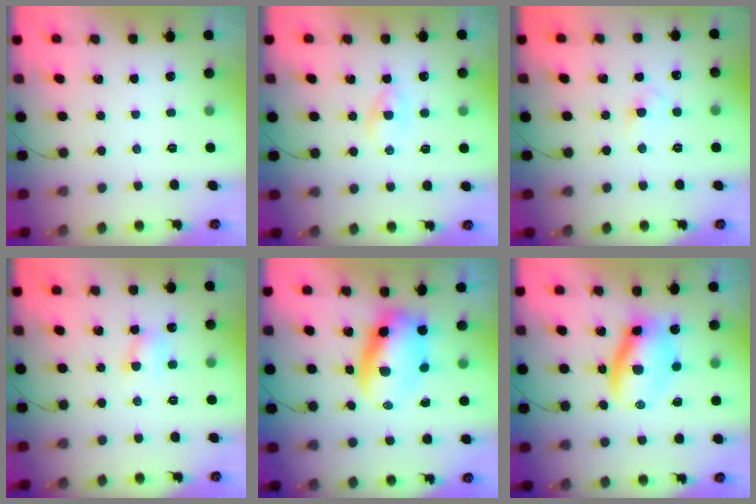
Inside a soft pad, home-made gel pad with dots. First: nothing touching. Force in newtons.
{"total": 2.4, "press": 2.2, "slide": 0.9}
{"total": 2.2, "press": 2.0, "slide": 0.9}
{"total": 5.3, "press": 5.2, "slide": 0.7}
{"total": 9.1, "press": 8.8, "slide": 2.5}
{"total": 9.8, "press": 9.6, "slide": 1.9}